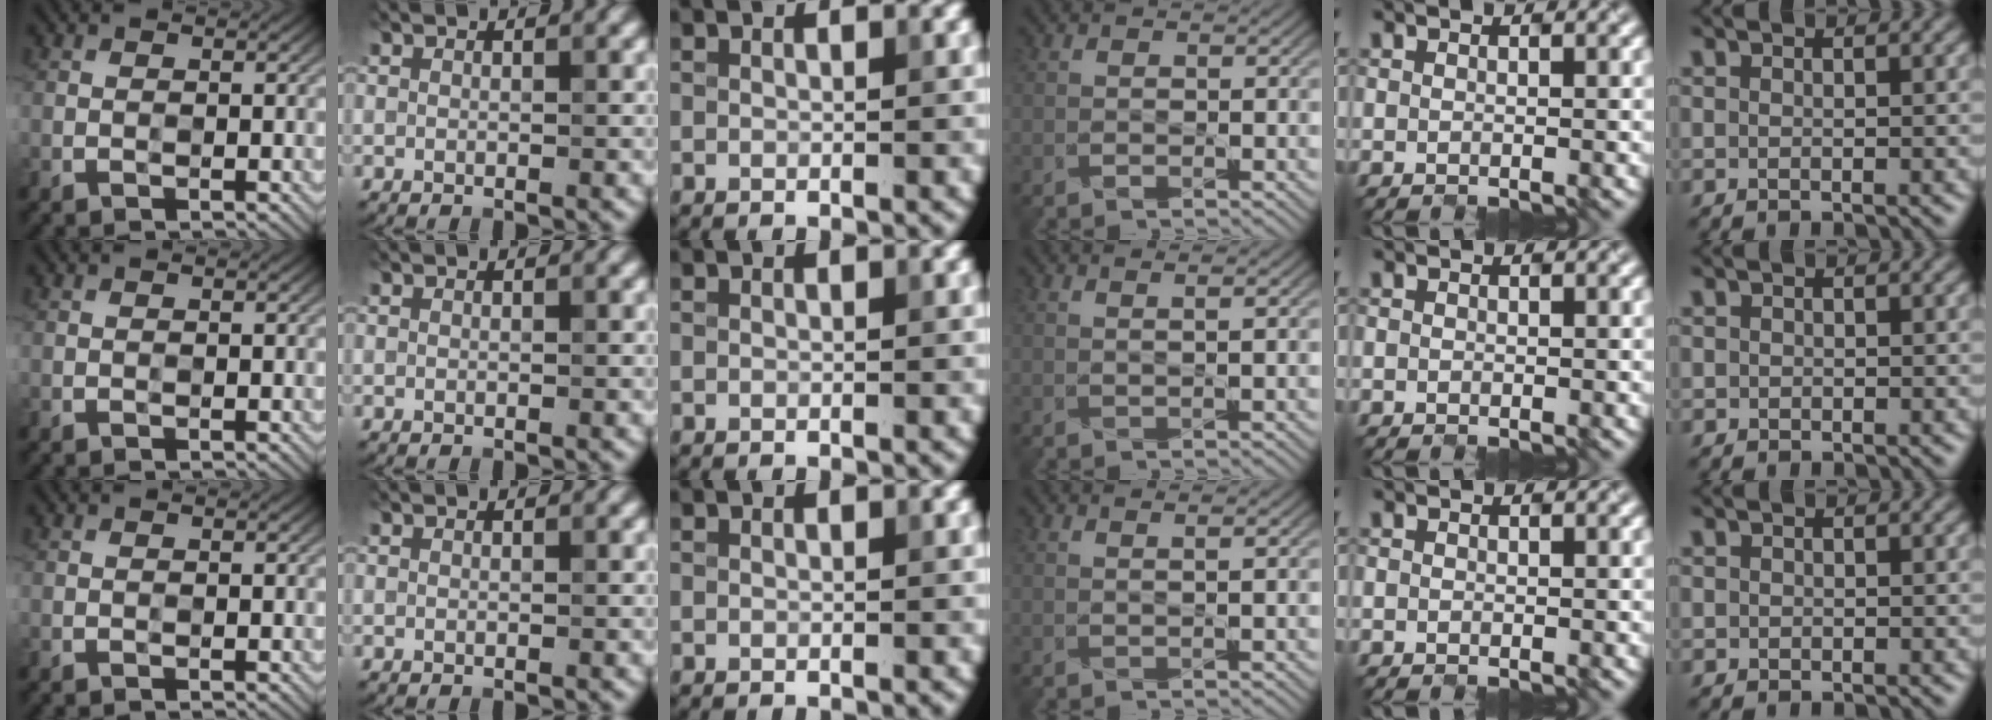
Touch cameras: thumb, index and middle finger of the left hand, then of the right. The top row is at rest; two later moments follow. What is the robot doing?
{"motion": "close", "object": "sandwich press"}